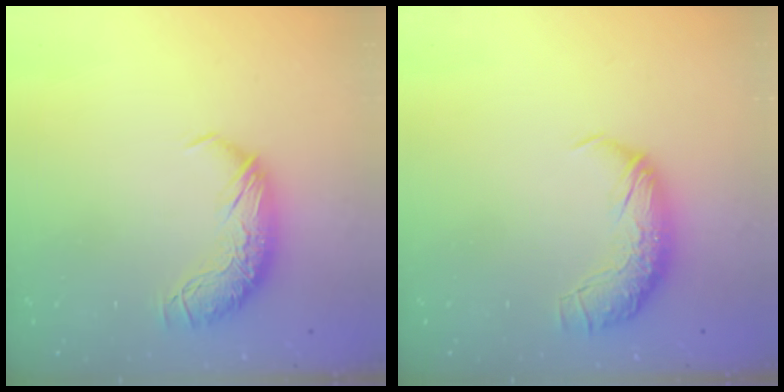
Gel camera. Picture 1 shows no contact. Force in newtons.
{"total": 2.4, "press": 1.1, "slide": 2.1}